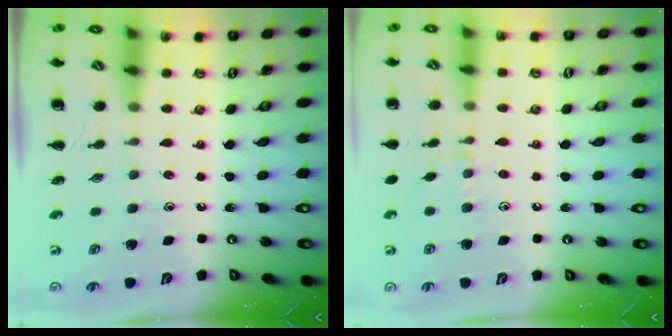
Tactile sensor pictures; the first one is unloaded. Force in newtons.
{"total": 5.8, "press": 5.4, "slide": 1.9}